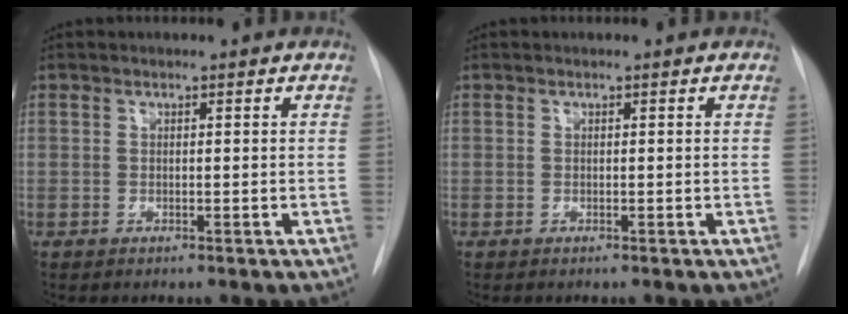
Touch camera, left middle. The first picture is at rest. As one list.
[{"total": 0.0}]